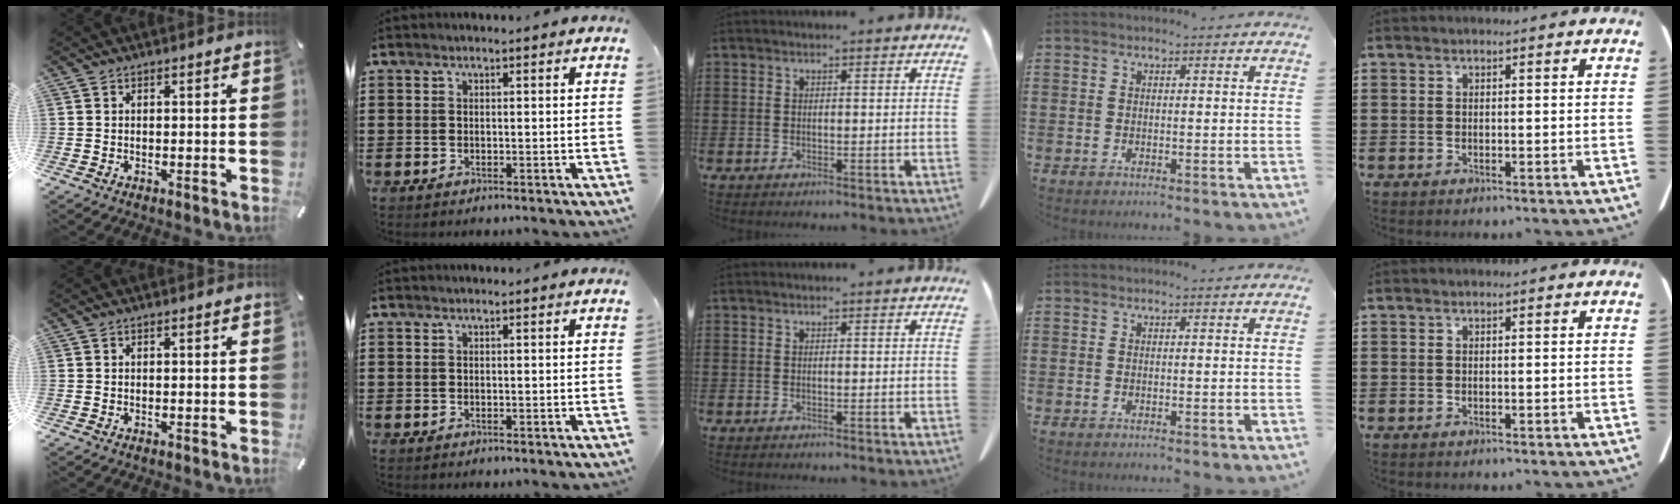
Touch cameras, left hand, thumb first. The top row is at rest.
{}